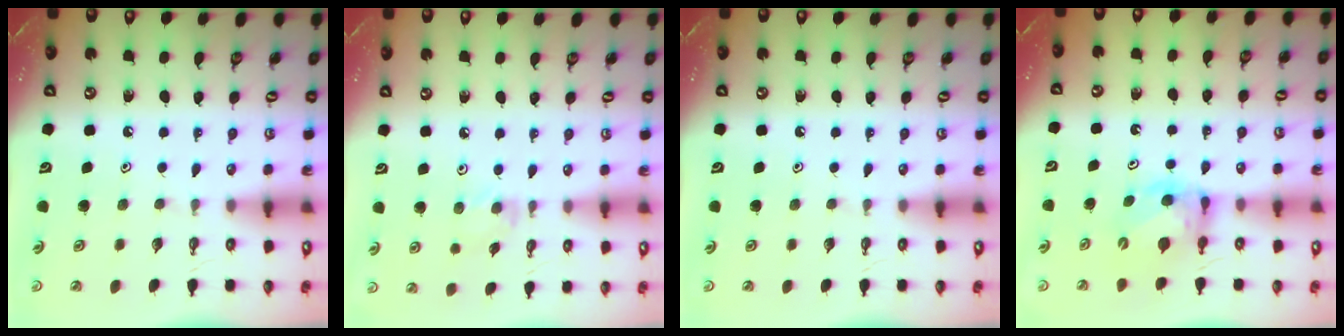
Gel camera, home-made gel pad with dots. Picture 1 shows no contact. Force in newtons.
{"total": 3.9, "press": 3.9, "slide": 0.6}
{"total": 0.0}
{"total": 6.7, "press": 6.7, "slide": 0.3}